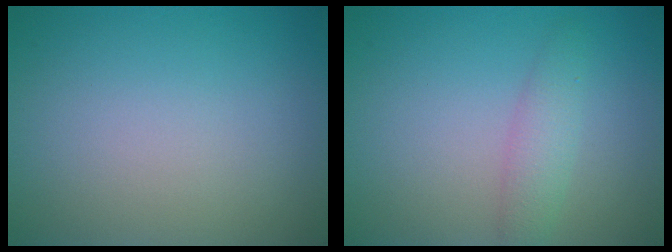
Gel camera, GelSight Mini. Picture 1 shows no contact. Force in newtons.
{"total": 2.2, "press": 2.2, "slide": 0.0}